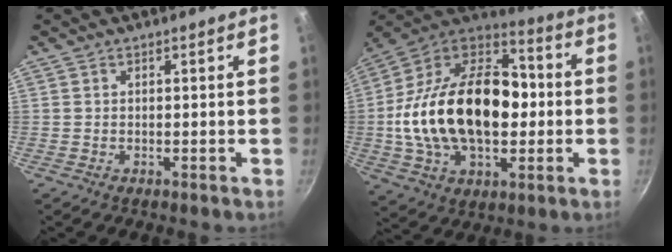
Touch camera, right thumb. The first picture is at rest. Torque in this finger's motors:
{"motor_torque": [0.75, 3.81, 1.55, -1.22, 0.29]}